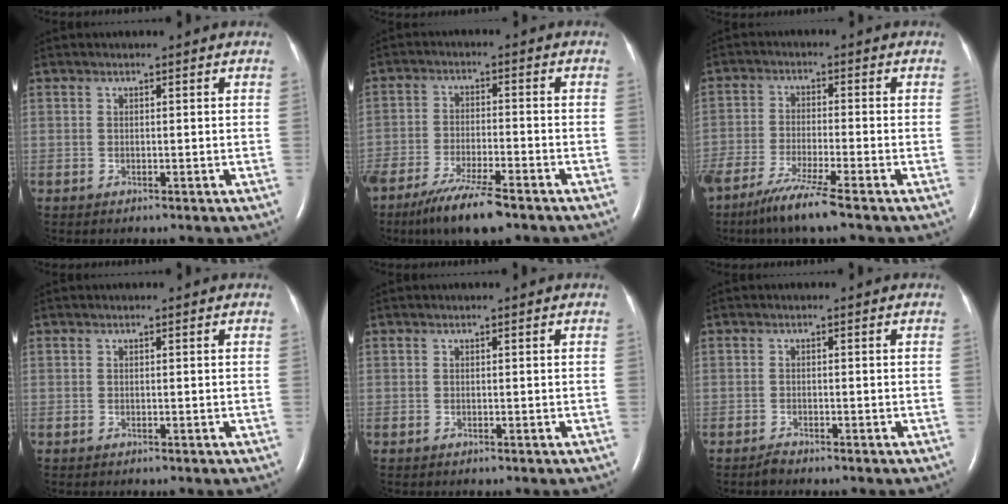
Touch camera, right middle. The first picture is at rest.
{"total": 9.3, "force": [-6.8, 1.3, 6.2], "torque": [-0.116, -0.021, -0.117]}
{"total": 7.3, "force": [-5.3, -0.4, 5.0], "torque": [-0.097, -0.023, -0.101]}
{"total": 0.0}
{"total": 0.0}
{"total": 0.9, "force": [-0.9, 0.1, 0.2], "torque": [-0.009, -0.002, -0.016]}